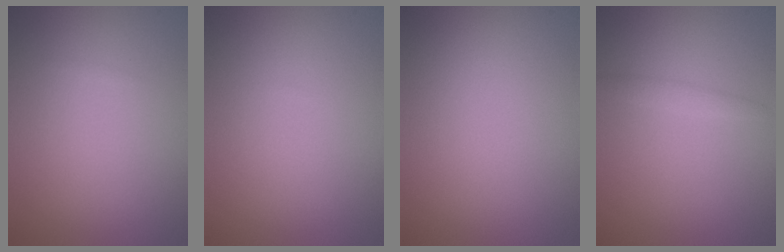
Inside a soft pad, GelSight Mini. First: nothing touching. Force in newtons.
{"total": 0.0}
{"total": 0.0}
{"total": 1.0, "press": 1.0, "slide": 0.1}